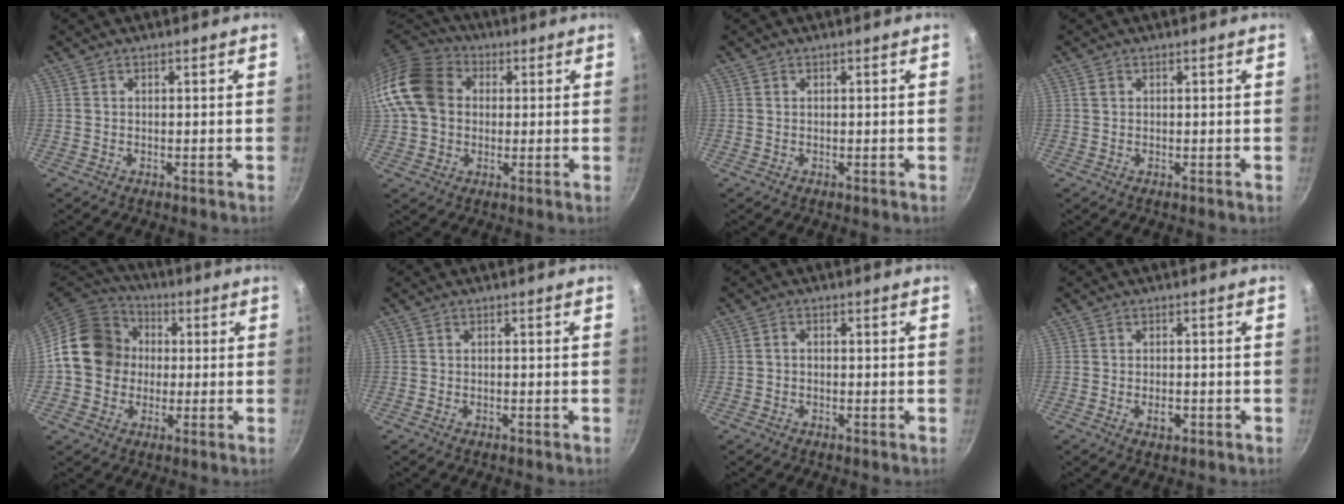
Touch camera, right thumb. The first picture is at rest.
{"total": 15.4, "force": [1.7, 12.4, 9.1], "torque": [-0.162, 0.030, 0.015]}
{"total": 0.0}
{"total": 0.9, "force": [0.3, 0.8, 0.4], "torque": [-0.006, 0.000, 0.005]}
{"total": 15.9, "force": [0.9, 13.8, 7.9], "torque": [-0.109, 0.031, 0.001]}
{"total": 0.6, "force": [-0.3, 0.3, 0.4], "torque": [-0.009, 0.003, -0.010]}
{"total": 1.3, "force": [-0.3, 1.0, 0.8], "torque": [-0.016, 0.009, -0.008]}
{"total": 2.9, "force": [-1.0, 1.7, 2.1], "torque": [-0.031, 0.005, -0.016]}